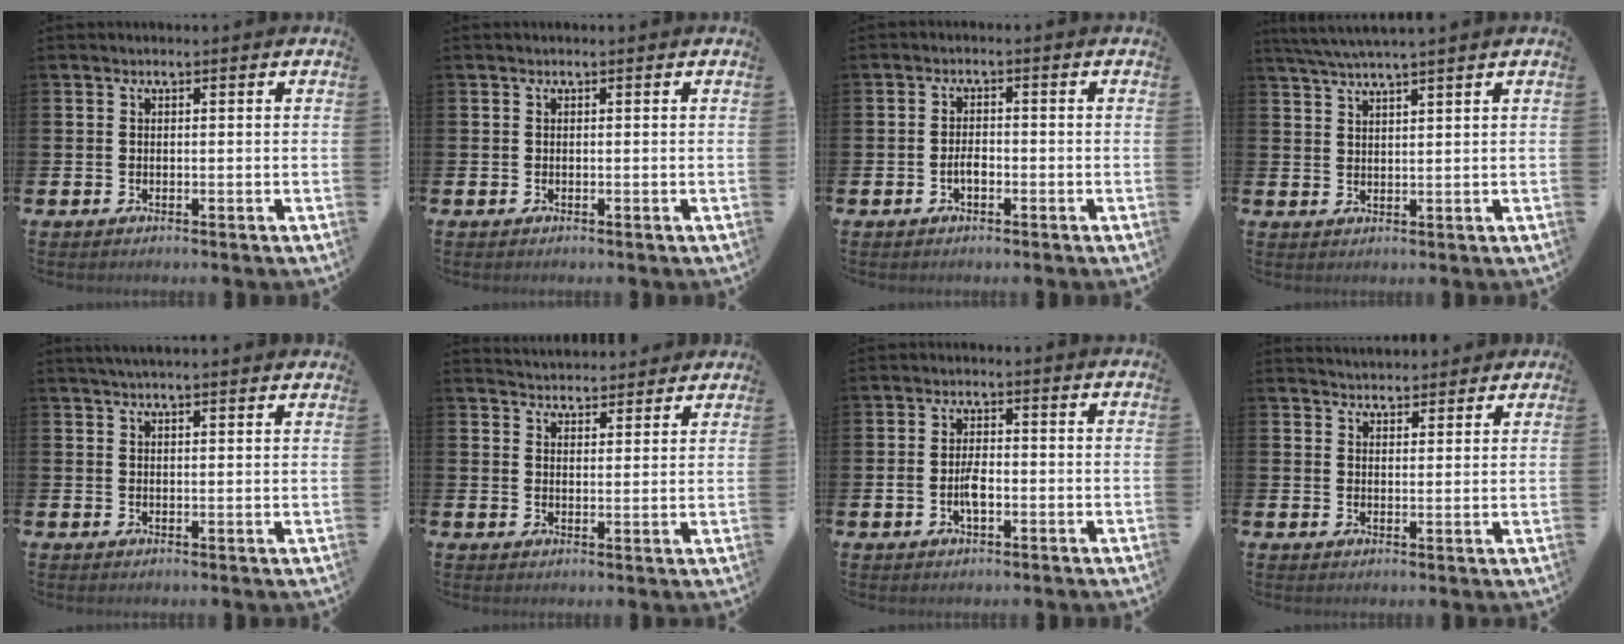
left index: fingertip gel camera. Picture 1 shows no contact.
{"total": 0.0}
{"total": 2.0, "force": [-0.7, 1.0, 1.6], "torque": [-0.026, 0.002, -0.015]}
{"total": 3.5, "force": [3.3, -0.6, 1.1], "torque": [-0.035, -0.006, 0.061]}
{"total": 2.5, "force": [2.4, -0.1, 0.7], "torque": [-0.015, -0.005, 0.043]}
{"total": 4.2, "force": [4.1, 0.7, -0.3], "torque": [-0.004, -0.025, 0.075]}
{"total": 3.3, "force": [-0.7, 1.5, 2.8], "torque": [-0.046, 0.001, -0.013]}
{"total": 3.4, "force": [3.3, 0.7, -0.4], "torque": [0.001, -0.015, 0.062]}